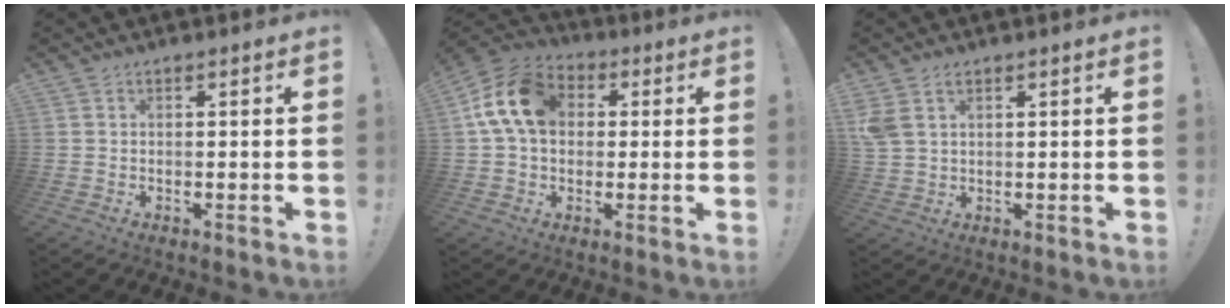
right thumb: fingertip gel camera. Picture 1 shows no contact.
{"total": 14.8, "force": [3.2, 10.9, 9.5], "torque": [-0.168, 0.015, 0.068]}
{"total": 4.5, "force": [2.6, 2.7, 2.5], "torque": [-0.043, -0.008, 0.050]}